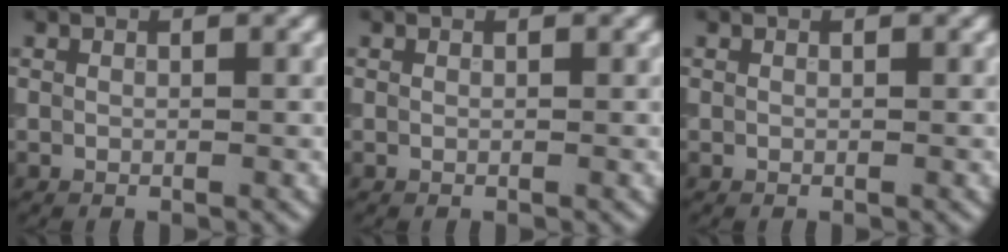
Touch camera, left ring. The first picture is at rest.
{"total": 0.0}
{"total": 0.0}